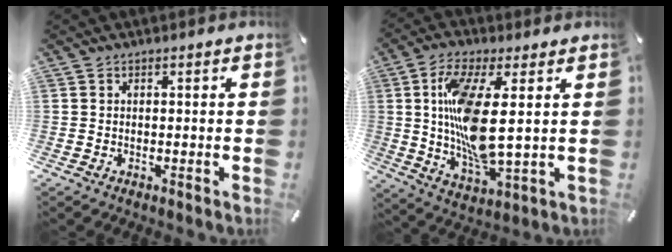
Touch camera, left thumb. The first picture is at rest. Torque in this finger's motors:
{"motor_torque": [2.33, 2.68, 1.55, -1.21, 0.75]}